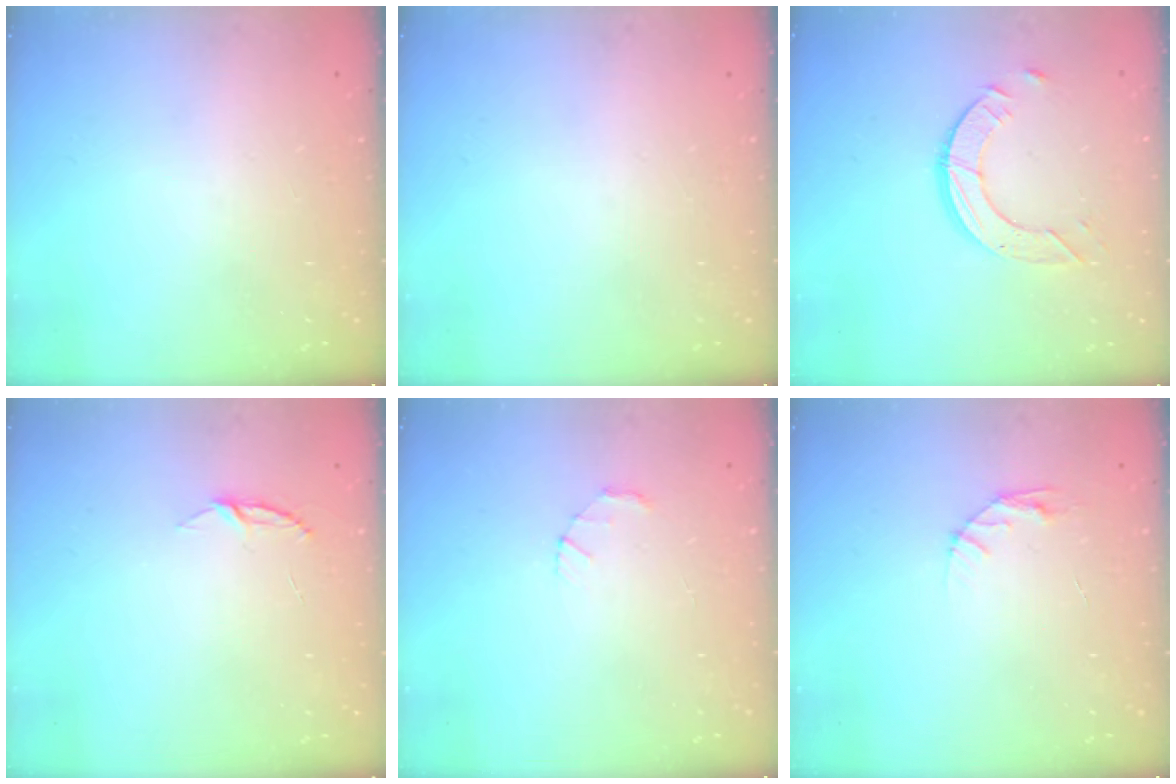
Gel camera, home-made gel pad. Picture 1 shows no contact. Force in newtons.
{"total": 0.0}
{"total": 6.9, "press": 6.9, "slide": 0.6}
{"total": 3.9, "press": 3.8, "slide": 0.4}
{"total": 1.4, "press": 1.3, "slide": 0.3}
{"total": 5.3, "press": 5.3, "slide": 0.6}